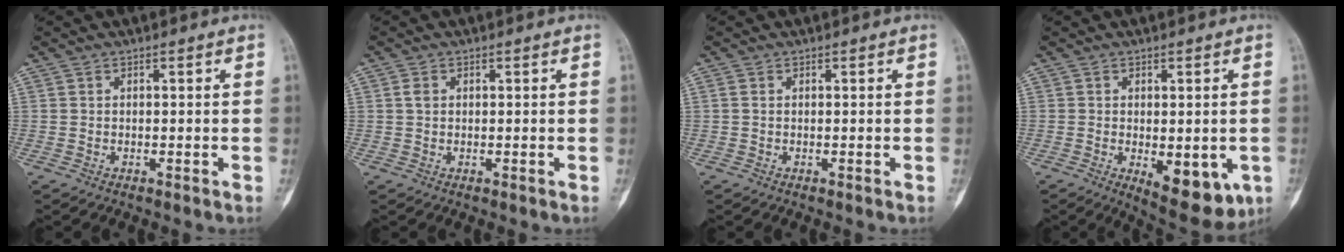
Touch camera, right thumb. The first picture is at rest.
{"total": 1.4, "force": [0.2, 1.1, 0.9], "torque": [-0.011, 0.002, 0.003]}
{"total": 0.5, "force": [0.0, 0.3, 0.4], "torque": [-0.009, -0.001, -0.001]}
{"total": 10.4, "force": [-3.2, 4.8, 8.7], "torque": [-0.098, -0.014, -0.034]}